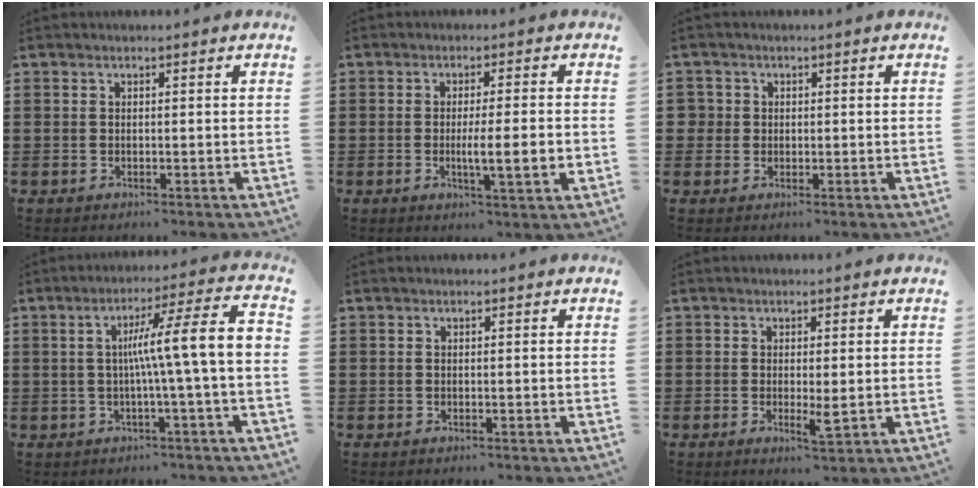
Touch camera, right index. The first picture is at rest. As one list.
[{"total": 5.8, "force": [-0.9, 0.5, 5.7], "torque": [-0.088, -0.010, -0.017]}, {"total": 1.9, "force": [0.2, 1.9, 0.2], "torque": [-0.012, 0.009, 0.003]}, {"total": 9.5, "force": [-0.3, -0.4, 9.5], "torque": [-0.165, -0.003, -0.015]}, {"total": 0.0}, {"total": 2.8, "force": [-0.4, 0.7, 2.7], "torque": [-0.046, -0.002, -0.007]}]